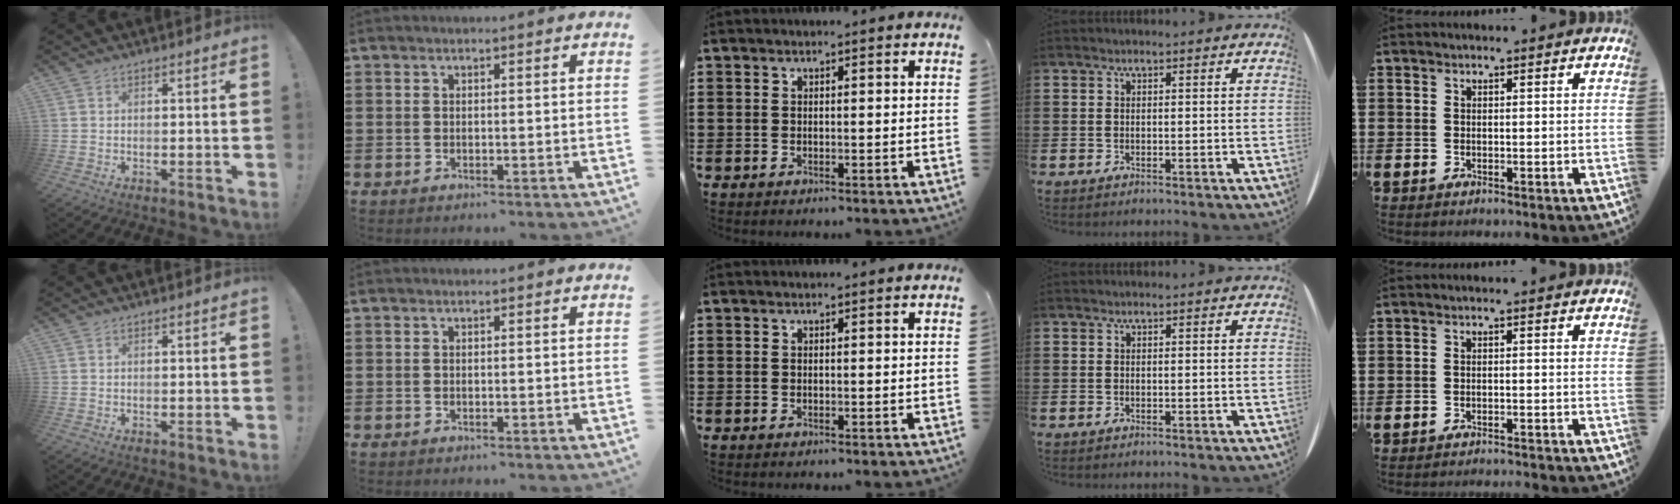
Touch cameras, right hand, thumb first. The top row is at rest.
{"little": {"total": 1.1, "force": [-1.1, -0.2, -0.1], "torque": [0.001, 0.002, -0.023]}}